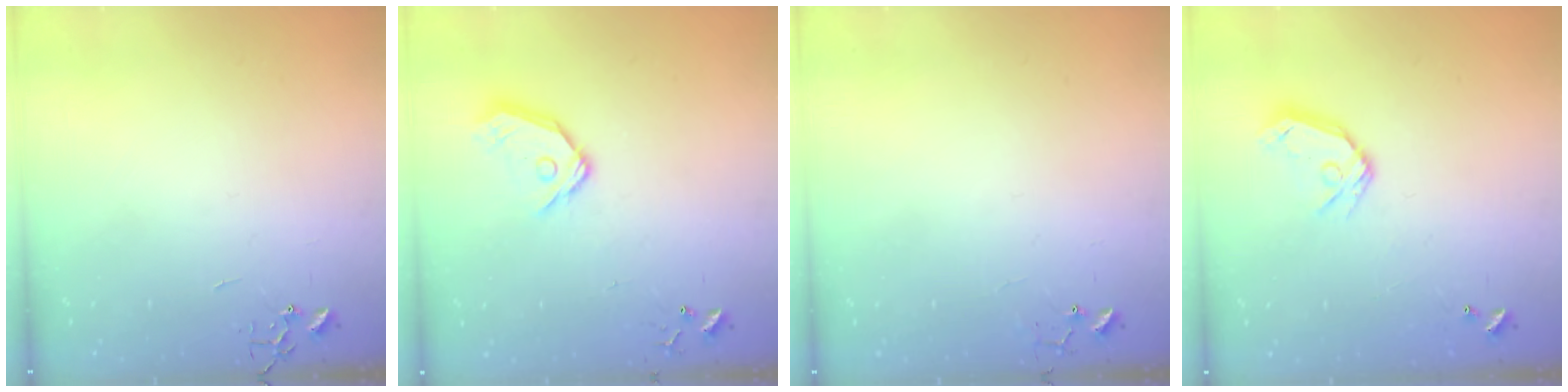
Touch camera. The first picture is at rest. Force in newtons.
{"total": 11.5, "press": 11.4, "slide": 1.7}
{"total": 6.1, "press": 6.0, "slide": 0.4}
{"total": 10.4, "press": 10.2, "slide": 1.6}